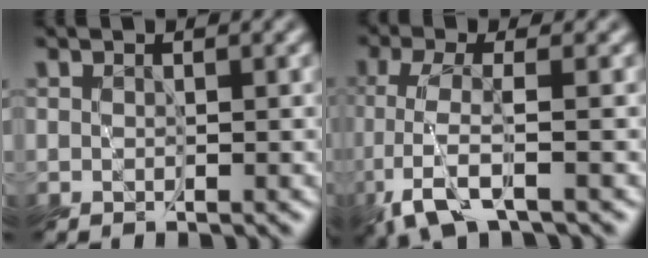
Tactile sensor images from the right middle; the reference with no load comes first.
{"total": 3.7, "force": [-1.7, 0.6, 3.3], "torque": [-0.076, -0.008, -0.037]}